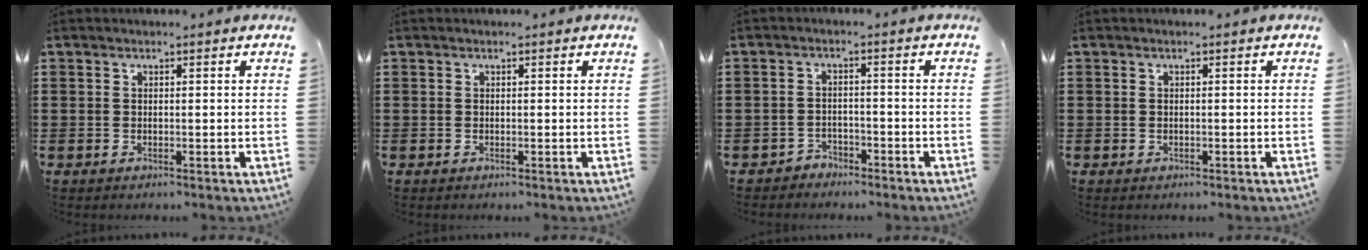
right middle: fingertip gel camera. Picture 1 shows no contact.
{"total": 0.0}
{"total": 2.4, "force": [-2.3, 0.7, -0.1], "torque": [-0.007, 0.000, -0.050]}
{"total": 0.0}